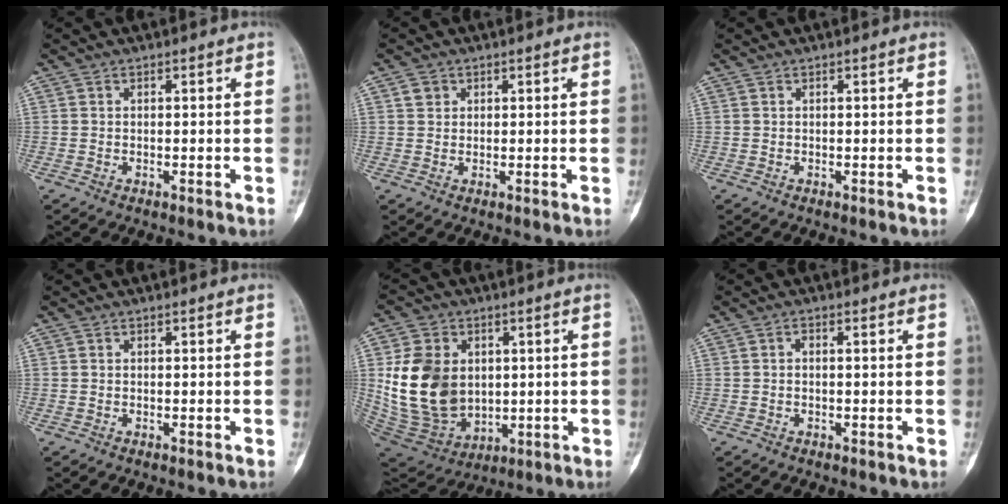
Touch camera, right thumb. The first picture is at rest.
{"total": 2.0, "force": [0.9, 1.7, 0.5], "torque": [0.003, -0.003, 0.013]}
{"total": 0.0}
{"total": 0.0}
{"total": 17.6, "force": [2.0, 13.3, 11.4], "torque": [-0.185, -0.015, 0.062]}
{"total": 0.9, "force": [0.0, 0.4, 0.8], "torque": [-0.012, 0.002, -0.002]}